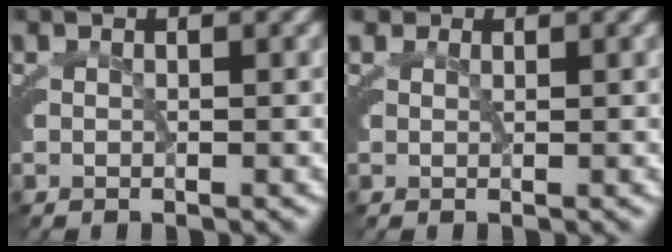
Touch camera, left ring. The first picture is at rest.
{"total": 1.1, "force": [0.8, 0.7, 0.4], "torque": [-0.016, -0.005, 0.017]}